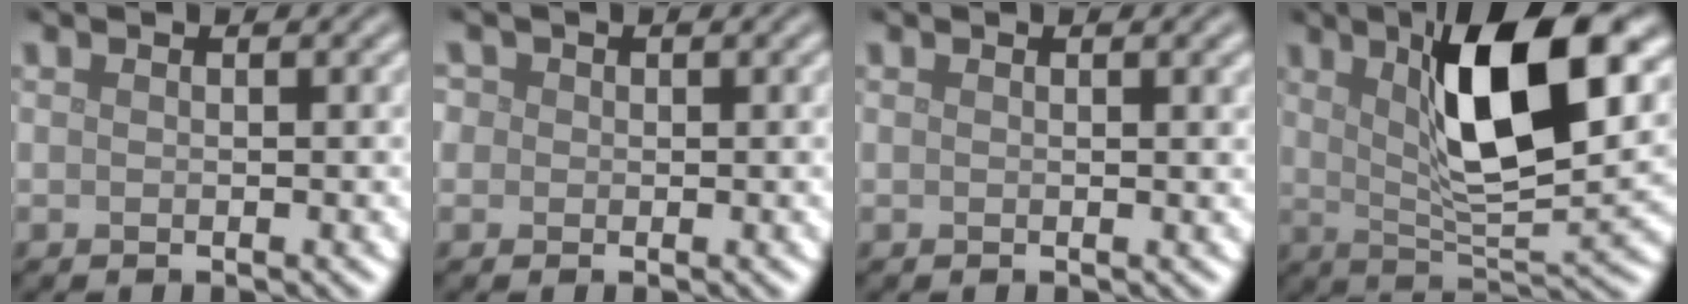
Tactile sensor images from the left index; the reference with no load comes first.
{"total": 2.1, "force": [0.8, 1.8, 0.8], "torque": [-0.012, 0.012, -0.001]}
{"total": 0.9, "force": [0.5, 0.2, 0.7], "torque": [-0.006, 0.003, 0.008]}
{"total": 10.9, "force": [3.8, 3.5, 9.7], "torque": [-0.157, 0.001, 0.062]}